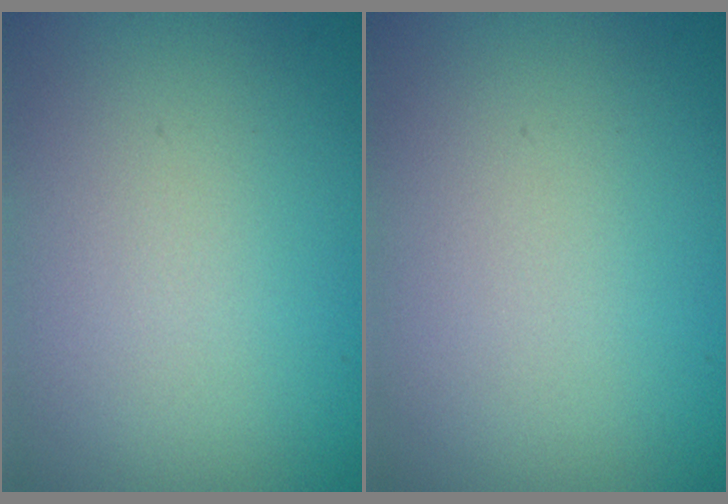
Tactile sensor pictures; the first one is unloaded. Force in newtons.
{"total": 0.0}